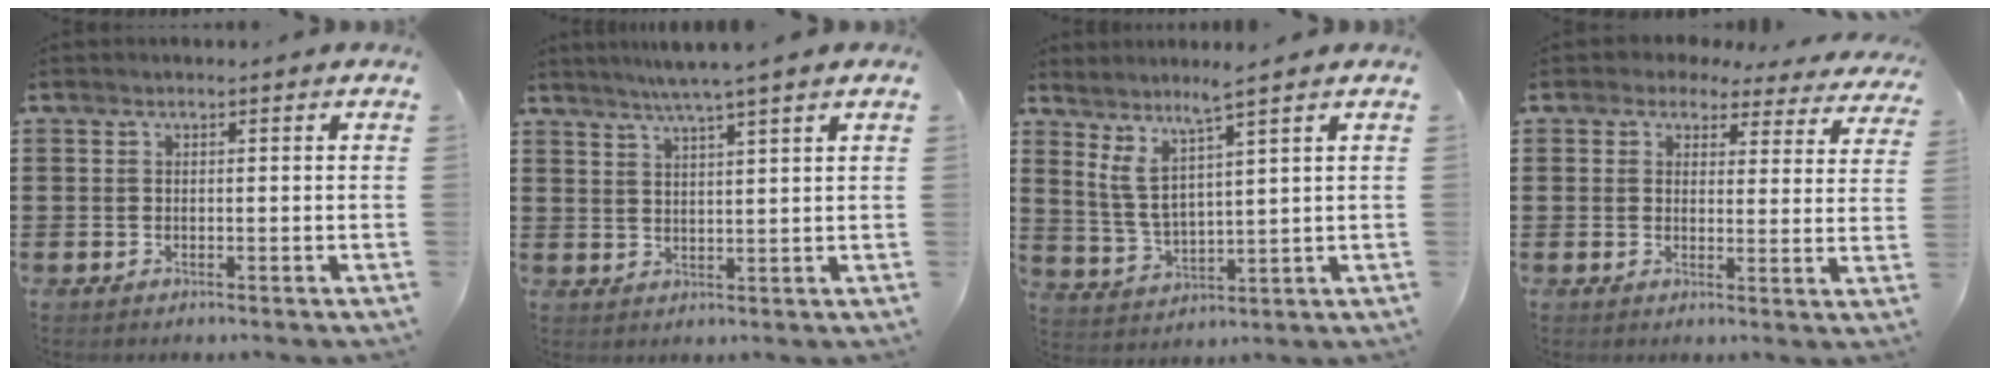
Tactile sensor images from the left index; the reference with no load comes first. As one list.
[{"total": 4.1, "force": [3.4, -0.8, 2.1], "torque": [-0.049, -0.014, 0.058]}, {"total": 4.9, "force": [3.1, 0.3, 3.7], "torque": [-0.093, -0.022, 0.046]}, {"total": 3.1, "force": [2.8, 1.3, 0.6], "torque": [-0.023, -0.015, 0.045]}]